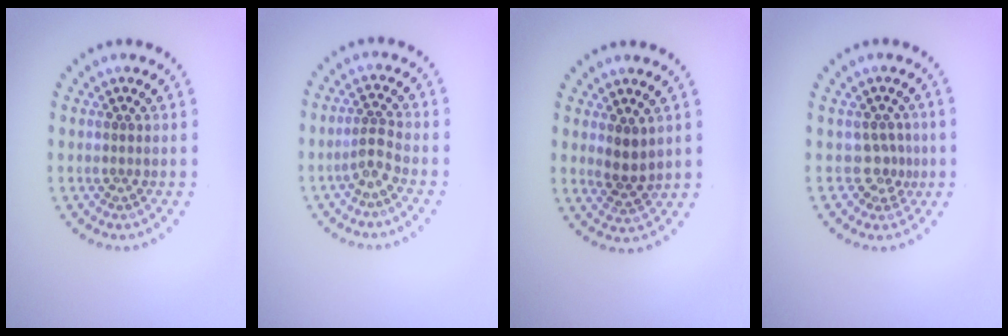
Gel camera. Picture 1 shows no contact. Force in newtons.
{"total": 2.0, "press": 1.5, "slide": 1.3}
{"total": 2.2, "press": 2.1, "slide": 0.8}
{"total": 2.0, "press": 1.3, "slide": 1.5}